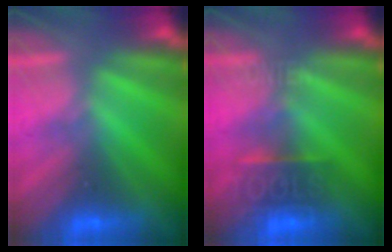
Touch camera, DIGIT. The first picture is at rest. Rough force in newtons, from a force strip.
{"total": 6.5}